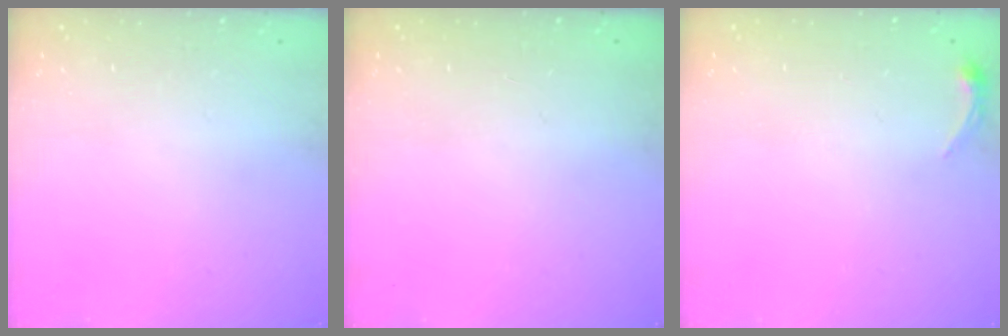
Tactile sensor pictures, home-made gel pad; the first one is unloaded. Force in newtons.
{"total": 0.0}
{"total": 3.9, "press": 3.8, "slide": 0.7}